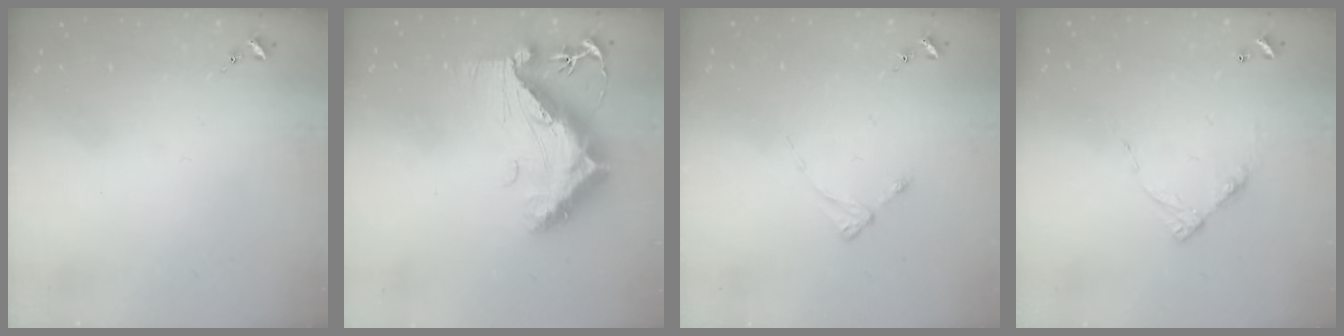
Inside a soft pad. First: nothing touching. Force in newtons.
{"total": 19.4, "press": 19.3, "slide": 1.7}
{"total": 2.5, "press": 2.5, "slide": 0.3}
{"total": 8.8, "press": 8.8, "slide": 0.5}